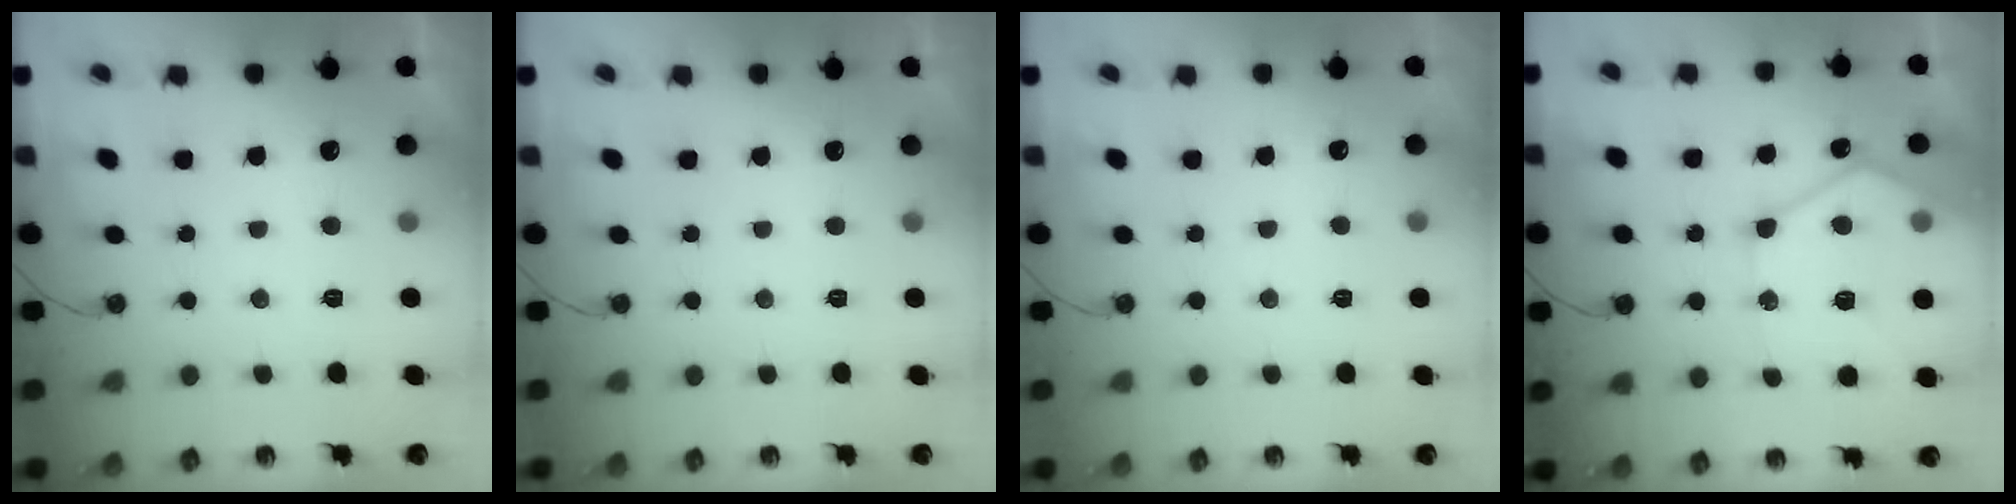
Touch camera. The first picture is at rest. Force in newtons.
{"total": 0.0}
{"total": 2.9, "press": 2.9, "slide": 0.4}
{"total": 16.7, "press": 16.6, "slide": 1.6}